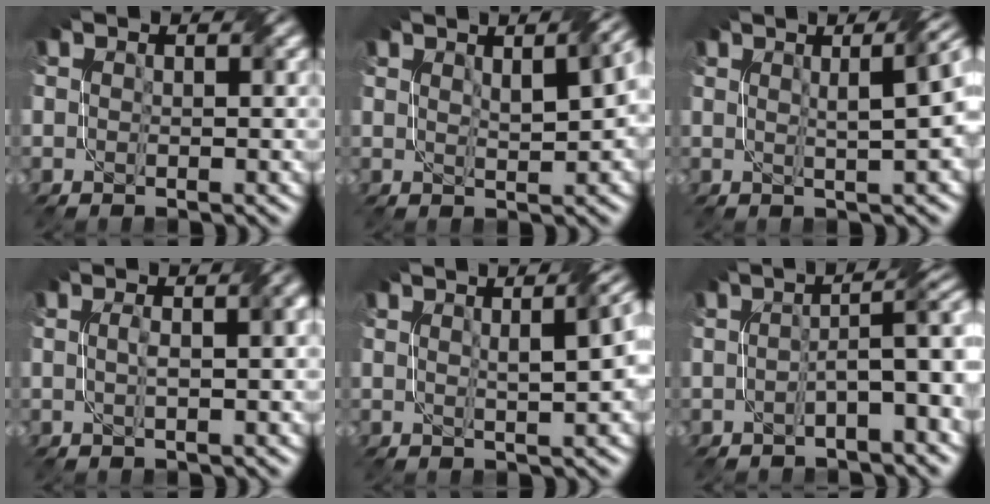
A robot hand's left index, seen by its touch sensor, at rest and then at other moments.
{"total": 5.7, "force": [2.0, 1.7, 5.1], "torque": [-0.049, 0.014, 0.033]}
{"total": 7.8, "force": [2.2, 2.9, 6.9], "torque": [-0.035, 0.042, 0.007]}
{"total": 3.4, "force": [0.1, 1.1, 3.2], "torque": [-0.032, 0.014, 0.000]}
{"total": 6.8, "force": [1.6, 2.4, 6.2], "torque": [-0.031, 0.032, 0.009]}
{"total": 4.8, "force": [-0.9, 1.1, 4.6], "torque": [-0.066, 0.013, -0.019]}